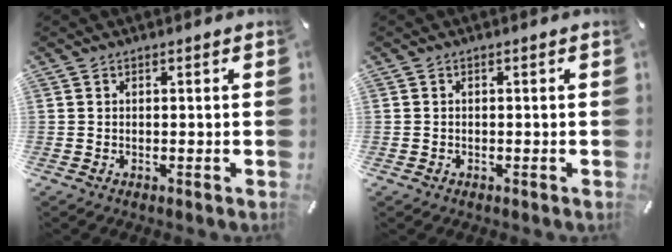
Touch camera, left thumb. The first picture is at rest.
{"total": 0.6, "force": [-0.2, 0.5, 0.2], "torque": [-0.002, 0.003, -0.007]}